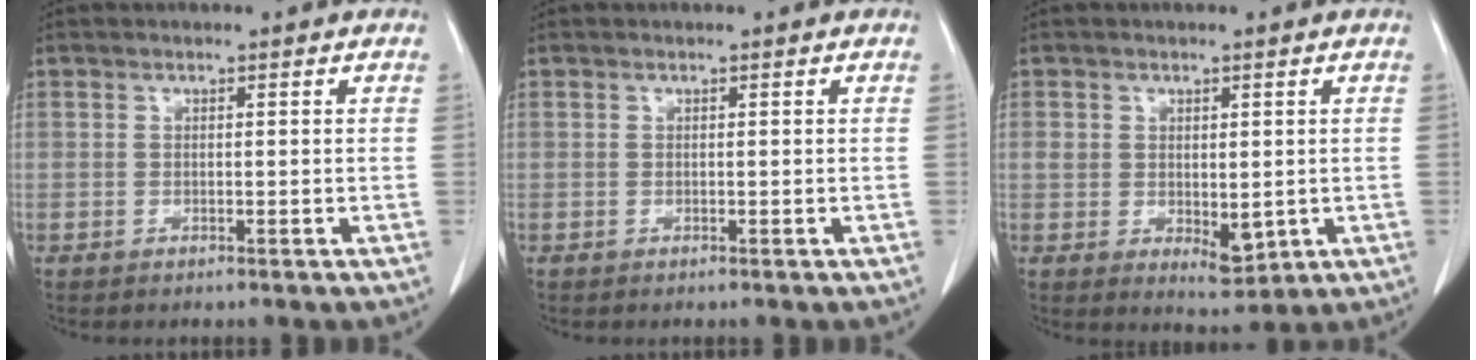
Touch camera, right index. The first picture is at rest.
{"total": 0.0}
{"total": 5.5, "force": [-0.5, 3.2, 4.4], "torque": [-0.061, -0.007, 0.007]}